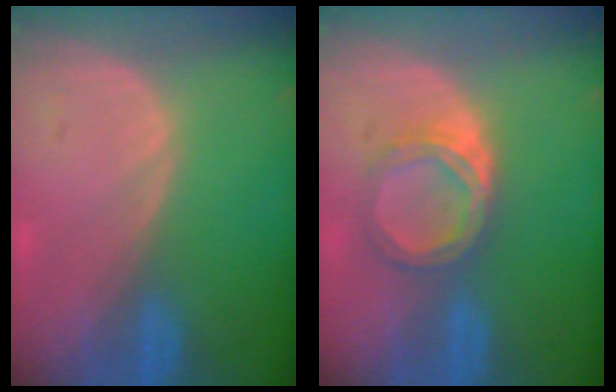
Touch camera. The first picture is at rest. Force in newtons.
{"total": 5.0, "press": 4.7, "slide": 1.6}